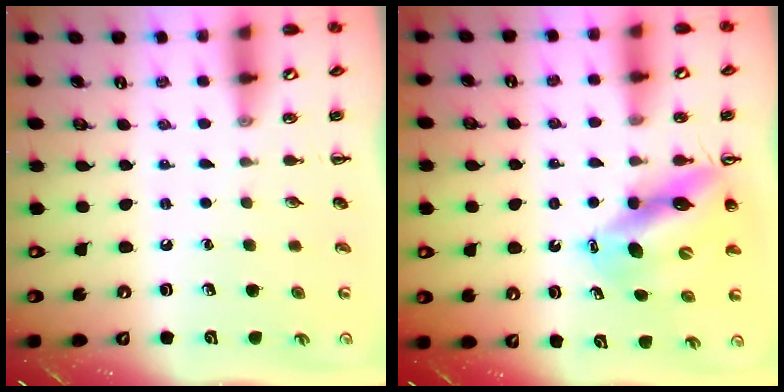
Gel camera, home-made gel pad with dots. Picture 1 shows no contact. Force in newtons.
{"total": 12.0, "press": 11.4, "slide": 3.7}